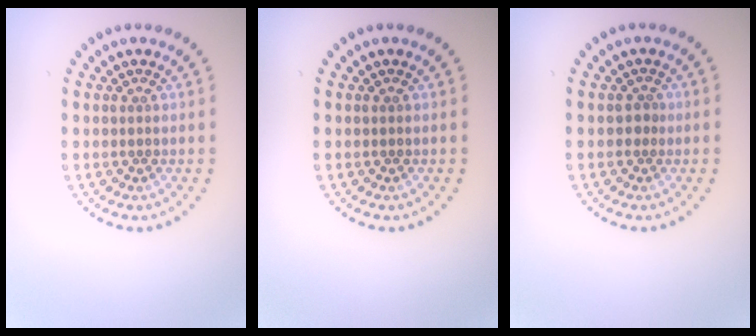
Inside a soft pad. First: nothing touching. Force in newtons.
{"total": 0.0}
{"total": 1.0, "press": 0.8, "slide": 0.7}